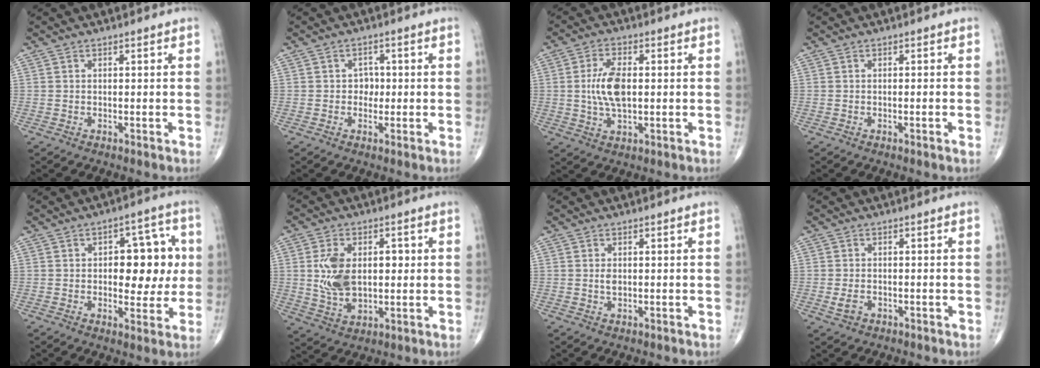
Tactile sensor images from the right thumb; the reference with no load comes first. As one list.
[{"total": 2.5, "force": [-0.1, 2.1, 1.3], "torque": [0.000, 0.007, -0.007]}, {"total": 7.9, "force": [0.3, 3.8, 6.9], "torque": [-0.139, 0.000, 0.005]}, {"total": 0.8, "force": [-0.2, -0.1, 0.7], "torque": [-0.013, 0.001, -0.002]}, {"total": 11.6, "force": [0.9, 6.6, 9.5], "torque": [-0.073, 0.013, 0.013]}, {"total": 11.1, "force": [1.0, 7.1, 8.5], "torque": [-0.142, 0.002, 0.029]}, {"total": 1.3, "force": [0.1, 0.8, 1.1], "torque": [-0.014, -0.001, 0.001]}, {"total": 2.2, "force": [-0.8, 1.5, 1.4], "torque": [-0.029, 0.004, -0.013]}]